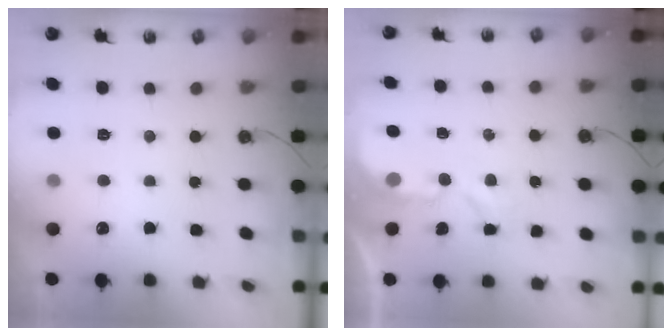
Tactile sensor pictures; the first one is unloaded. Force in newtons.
{"total": 2.8, "press": 2.8, "slide": 0.4}